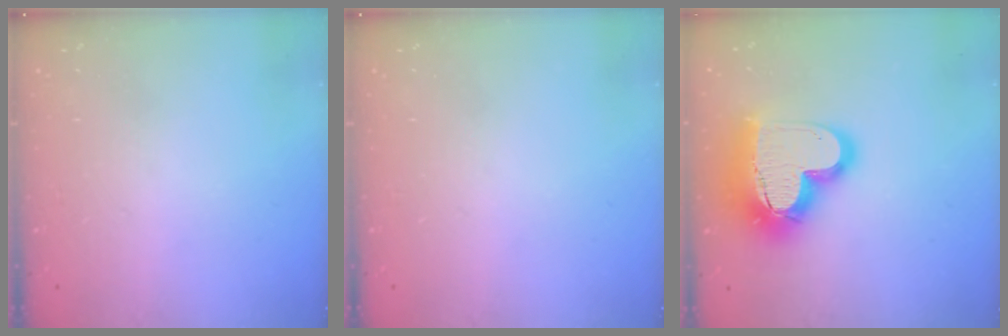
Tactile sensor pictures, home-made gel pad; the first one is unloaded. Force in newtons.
{"total": 0.0}
{"total": 22.3, "press": 22.3, "slide": 1.7}